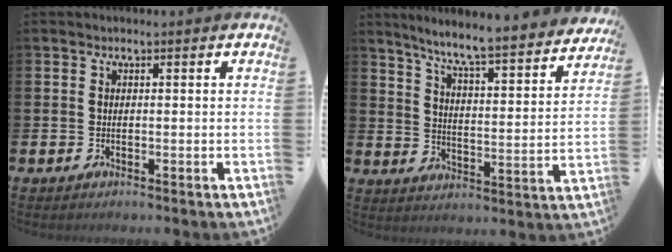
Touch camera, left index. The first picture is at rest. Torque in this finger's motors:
{"motor_torque": [0.22, -1.27, 0.84, 0.21]}